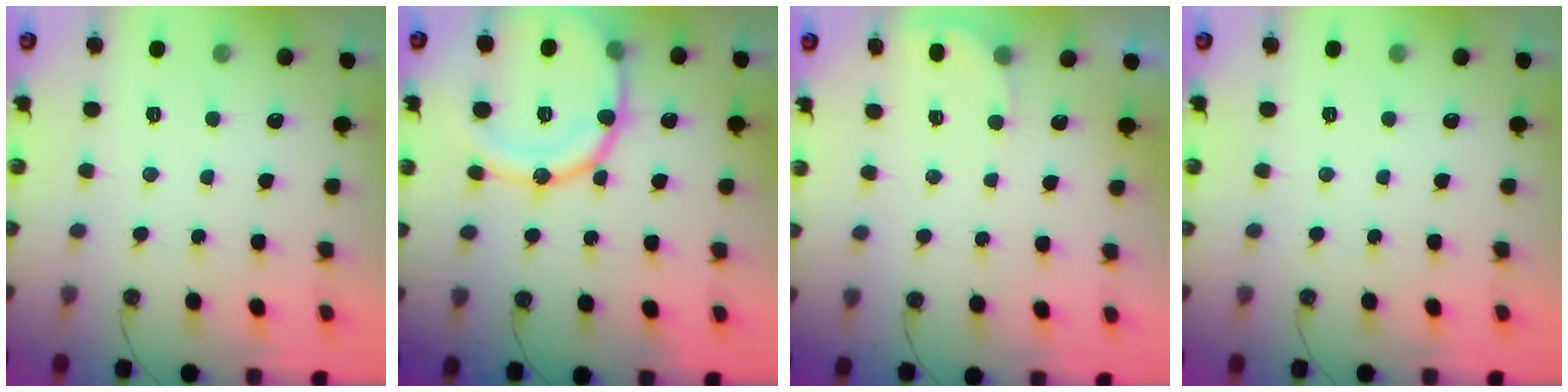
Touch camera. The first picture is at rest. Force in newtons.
{"total": 19.0, "press": 18.7, "slide": 3.2}
{"total": 2.3, "press": 2.3, "slide": 0.5}
{"total": 0.0}